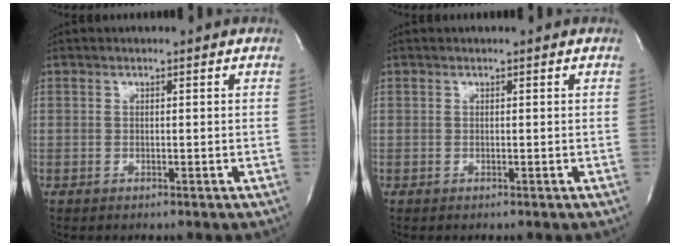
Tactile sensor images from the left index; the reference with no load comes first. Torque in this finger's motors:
{"motor_torque": [0.00, 0.00, 0.00, -0.01]}